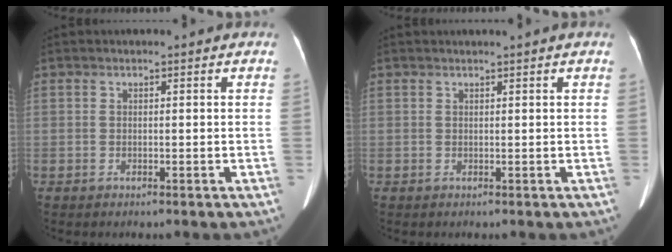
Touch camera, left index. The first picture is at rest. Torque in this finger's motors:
{"motor_torque": [0.44, -0.57, 0.21, 0.06]}